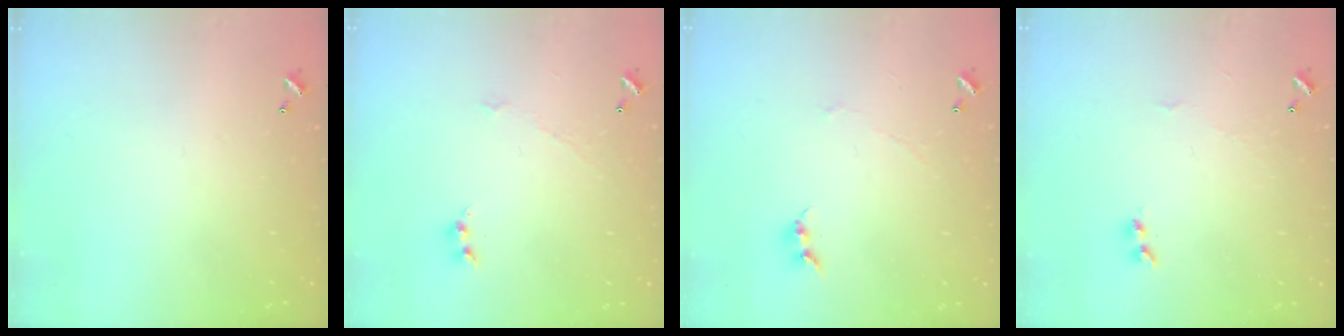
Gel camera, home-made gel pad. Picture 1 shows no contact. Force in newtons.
{"total": 1.9, "press": 1.8, "slide": 0.4}
{"total": 0.7, "press": 0.4, "slide": 0.6}
{"total": 1.9, "press": 1.8, "slide": 0.5}